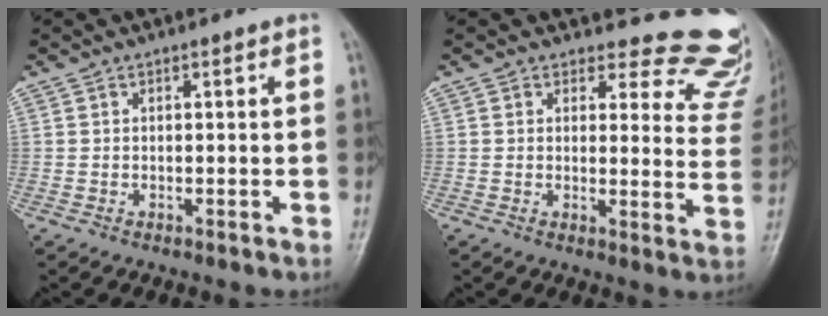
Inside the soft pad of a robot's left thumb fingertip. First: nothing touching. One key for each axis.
{"total": 14.6, "fx": 13.8, "fy": 4.8, "fz": 0.5, "tx": 0.052, "ty": -0.138, "tz": 0.117}